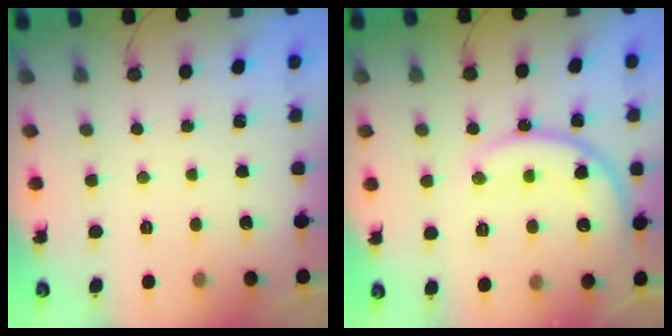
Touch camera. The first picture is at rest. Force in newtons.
{"total": 16.1, "press": 16.1, "slide": 1.3}